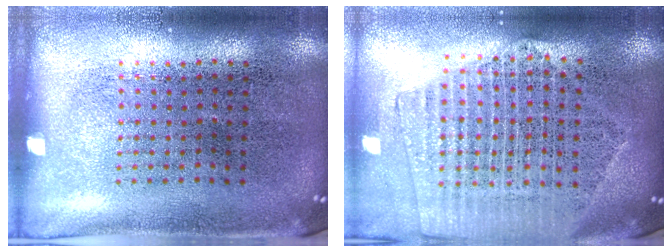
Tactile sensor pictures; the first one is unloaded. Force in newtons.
{"total": 2.1, "press": 1.9, "slide": 0.9}